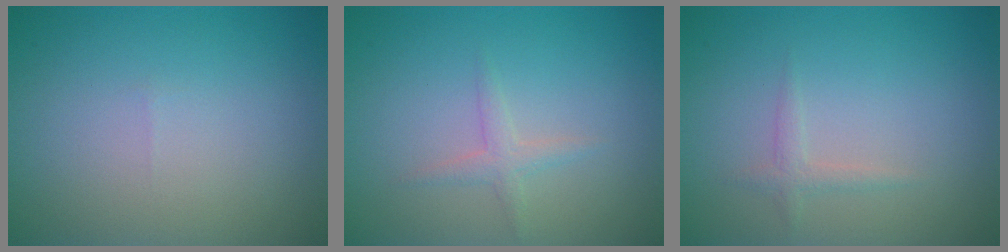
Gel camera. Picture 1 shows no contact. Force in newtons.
{"total": 1.3, "press": 1.3, "slide": 0.1}
{"total": 1.1, "press": 1.1, "slide": 0.0}